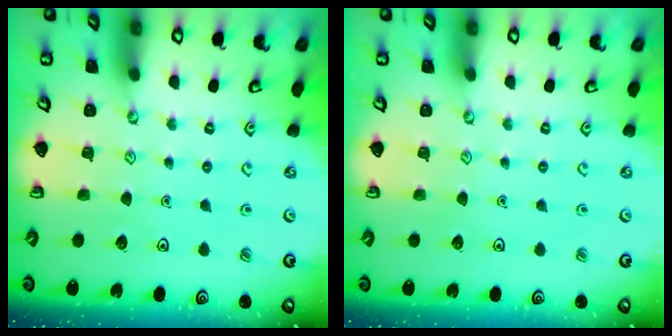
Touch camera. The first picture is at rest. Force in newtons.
{"total": 0.0}